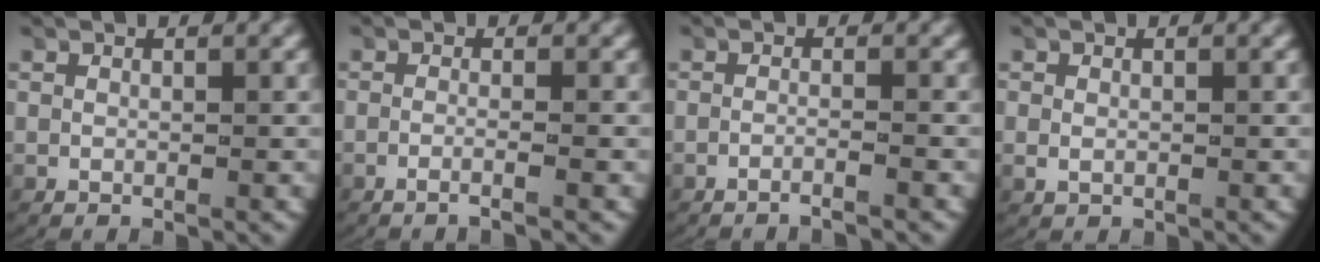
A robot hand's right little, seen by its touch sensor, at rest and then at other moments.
{"total": 1.8, "force": [-1.4, -0.1, 1.1], "torque": [-0.023, 0.000, -0.026]}
{"total": 1.8, "force": [-1.6, -0.1, 0.7], "torque": [-0.013, 0.002, -0.031]}
{"total": 0.7, "force": [0.0, 0.6, 0.5], "torque": [-0.018, -0.005, 0.008]}